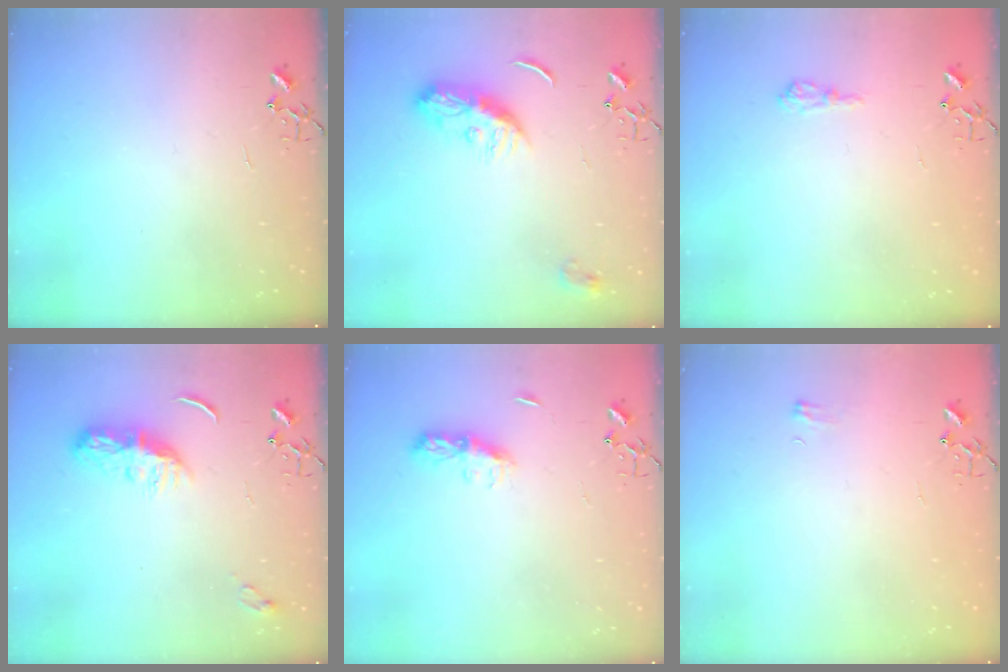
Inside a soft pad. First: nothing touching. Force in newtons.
{"total": 10.9, "press": 10.9, "slide": 0.7}
{"total": 7.1, "press": 7.1, "slide": 0.9}
{"total": 8.2, "press": 8.2, "slide": 0.4}
{"total": 7.4, "press": 7.4, "slide": 0.4}
{"total": 4.7, "press": 4.7, "slide": 0.5}